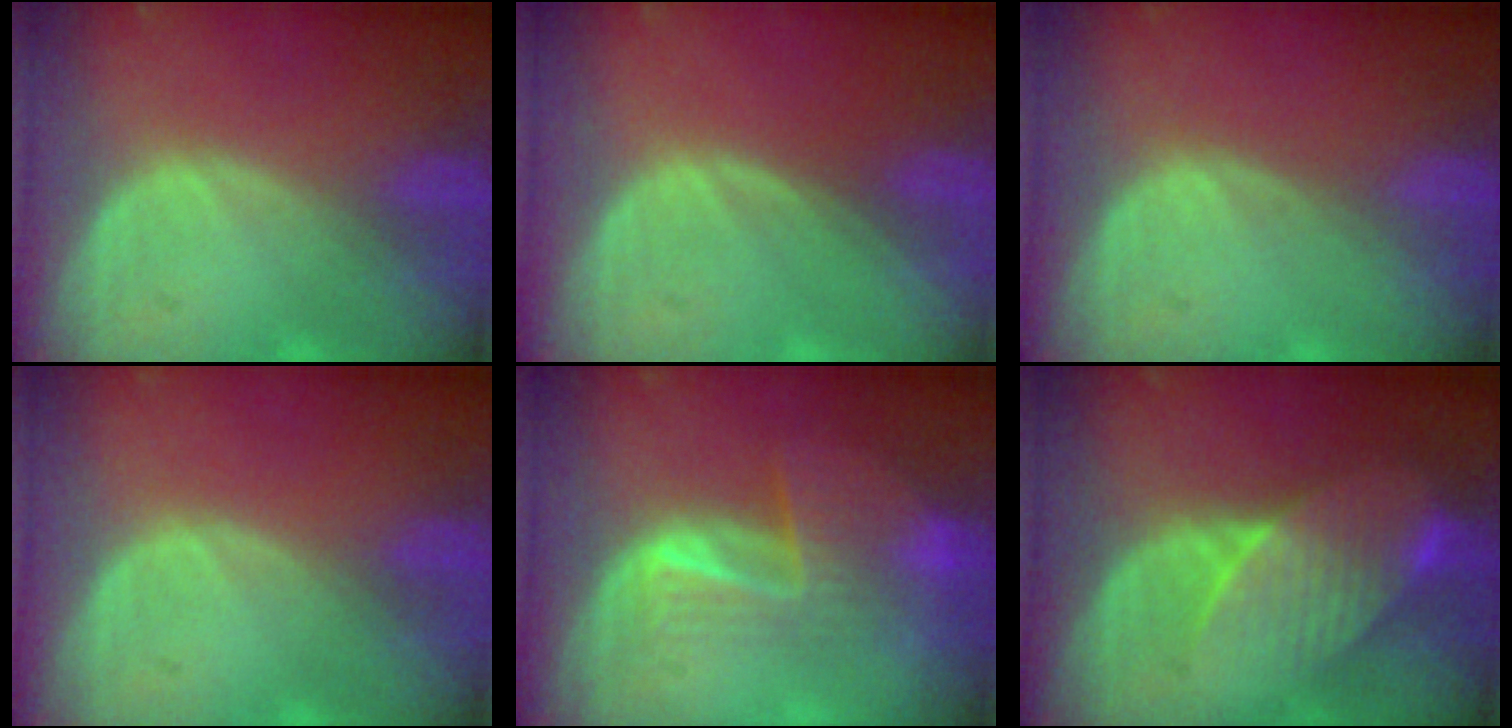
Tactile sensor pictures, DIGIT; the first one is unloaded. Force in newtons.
{"total": 0.0}
{"total": 0.0}
{"total": 0.0}
{"total": 7.4, "press": 6.7, "slide": 3.1}
{"total": 8.2, "press": 7.3, "slide": 3.7}